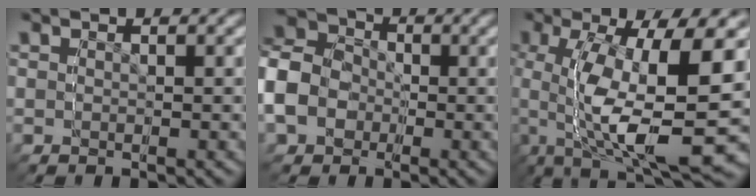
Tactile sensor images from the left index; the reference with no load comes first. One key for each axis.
{"total": 10.1, "fx": 0.0, "fy": 9.1, "fz": 4.5, "tx": -0.099, "ty": -0.023, "tz": 0.004}
{"total": 9.5, "fx": 1.0, "fy": 2.9, "fz": 9.0, "tx": -0.144, "ty": 0.046, "tz": 0.011}